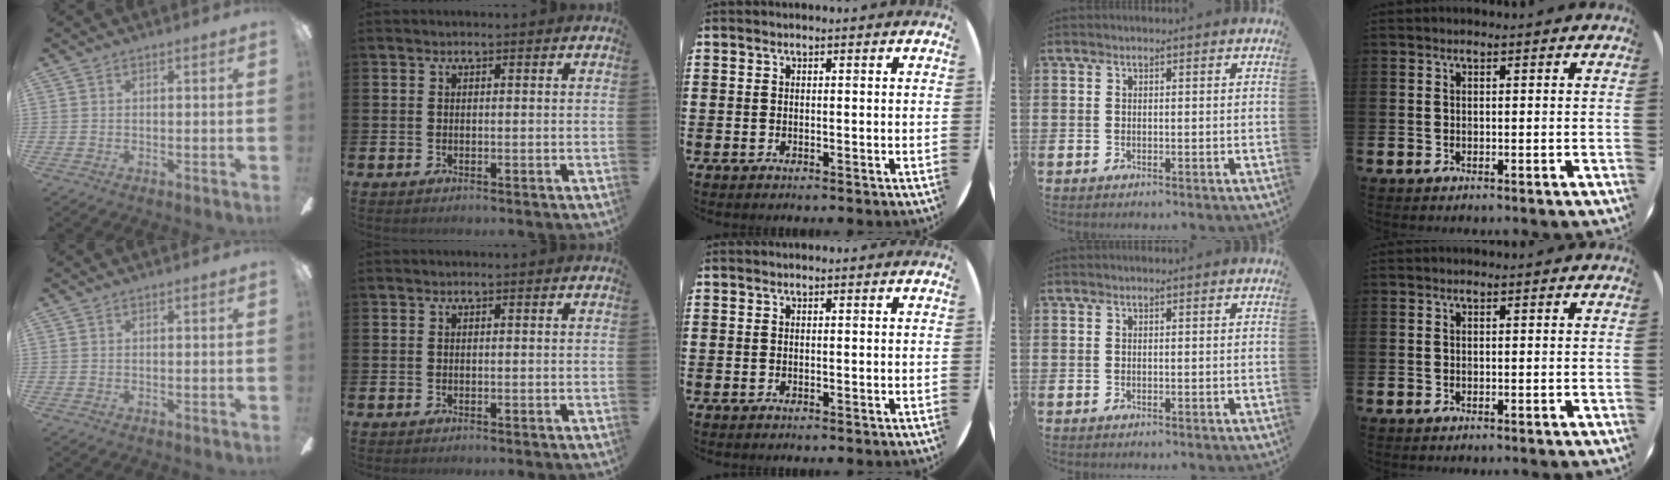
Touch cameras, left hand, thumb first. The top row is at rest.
{}